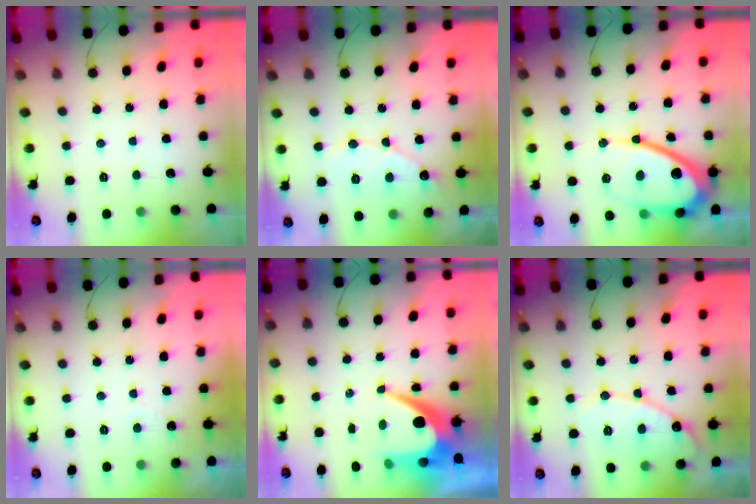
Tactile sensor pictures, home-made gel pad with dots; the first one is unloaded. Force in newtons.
{"total": 9.5, "press": 9.5, "slide": 0.7}
{"total": 18.3, "press": 18.2, "slide": 1.8}
{"total": 1.8, "press": 1.8, "slide": 0.1}
{"total": 11.2, "press": 11.2, "slide": 0.6}
{"total": 13.0, "press": 12.9, "slide": 1.1}